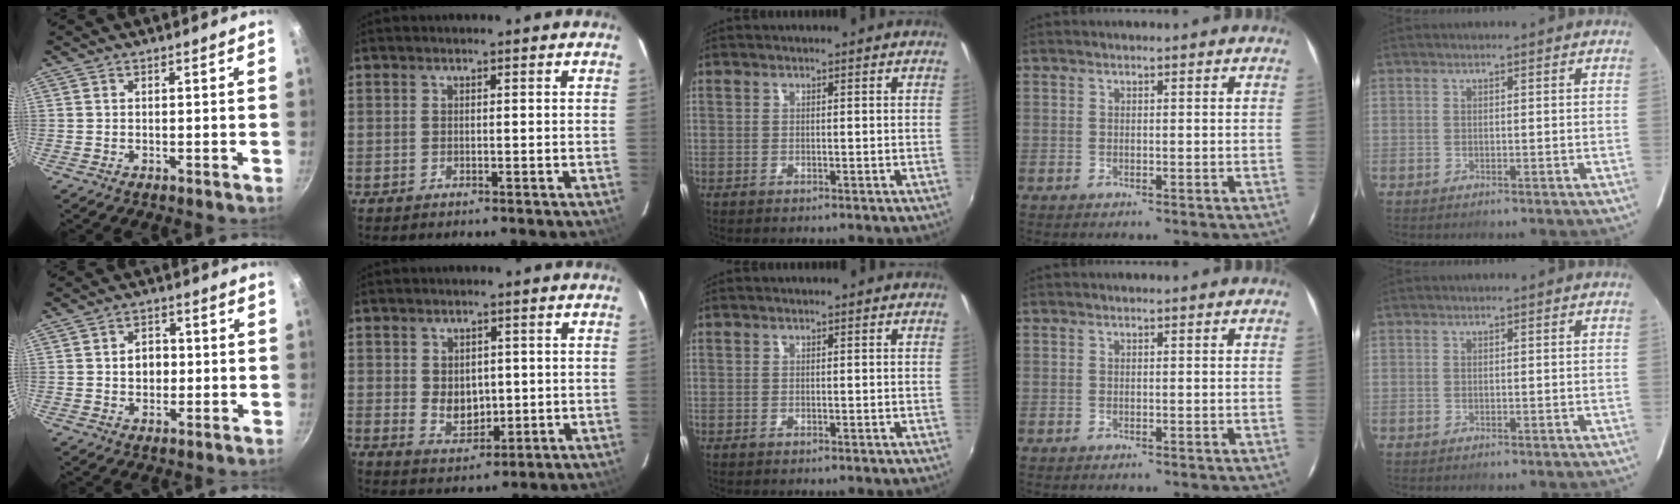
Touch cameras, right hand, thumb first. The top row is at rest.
{"thumb": {"total": 5.1, "force": [0.2, 4.1, 3.1], "torque": [-0.024, 0.008, 0.000]}, "index": {"total": 6.1, "force": [0.2, 4.6, 4.0], "torque": [-0.068, -0.003, 0.016]}}